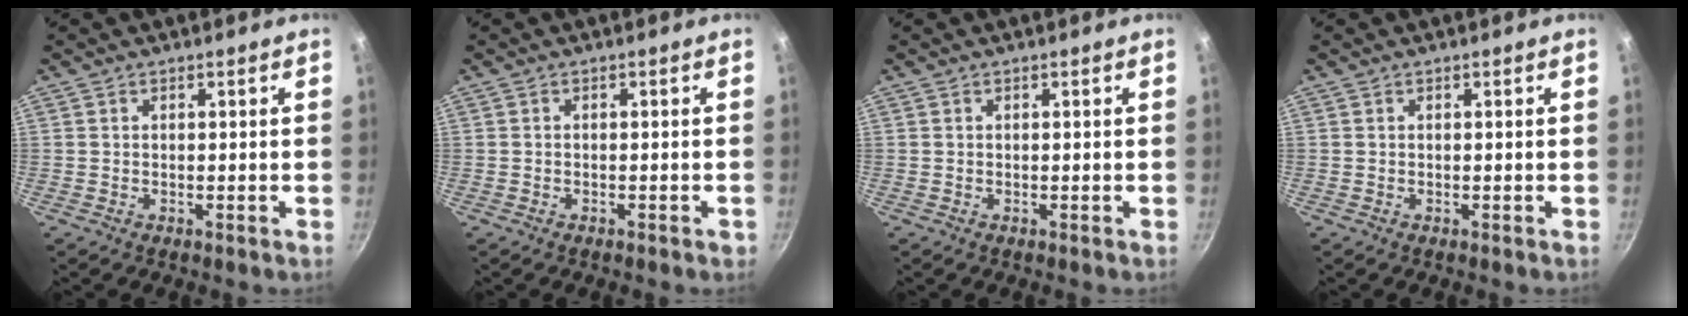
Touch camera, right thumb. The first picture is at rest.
{"total": 0.8, "force": [-0.5, 0.4, 0.4], "torque": [-0.007, 0.010, -0.005]}
{"total": 0.0}
{"total": 0.0}